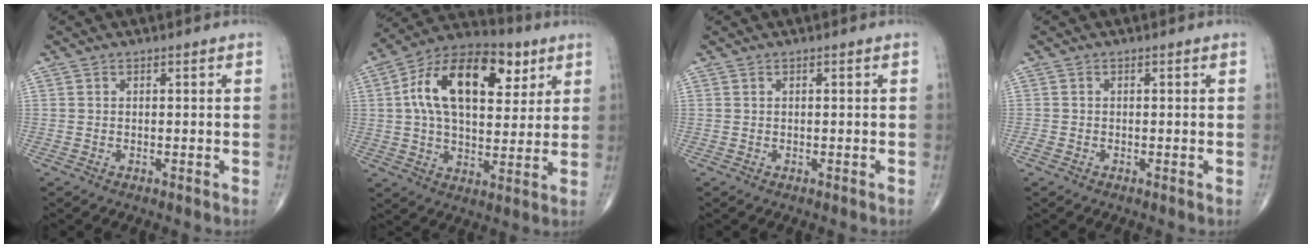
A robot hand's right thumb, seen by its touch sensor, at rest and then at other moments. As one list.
[{"total": 20.5, "force": [6.3, 11.6, 15.6], "torque": [-0.232, 0.005, 0.096]}, {"total": 0.0}, {"total": 1.1, "force": [-0.4, 0.7, 0.7], "torque": [-0.011, -0.002, -0.010]}]